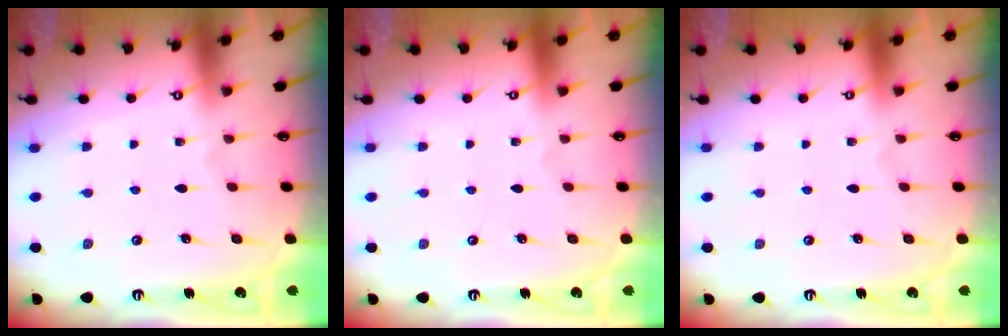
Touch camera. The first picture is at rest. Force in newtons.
{"total": 0.0}
{"total": 0.0}